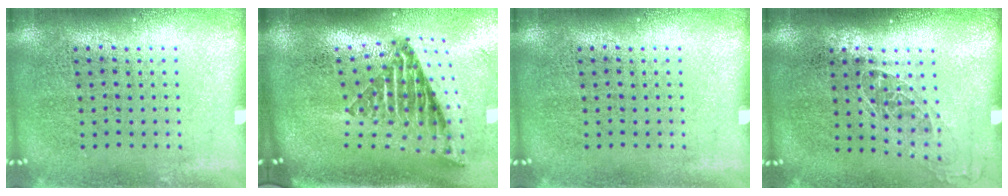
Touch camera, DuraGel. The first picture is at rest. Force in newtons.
{"total": 2.6, "press": 1.7, "slide": 2.0}
{"total": 0.0}
{"total": 1.0, "press": 0.9, "slide": 0.4}